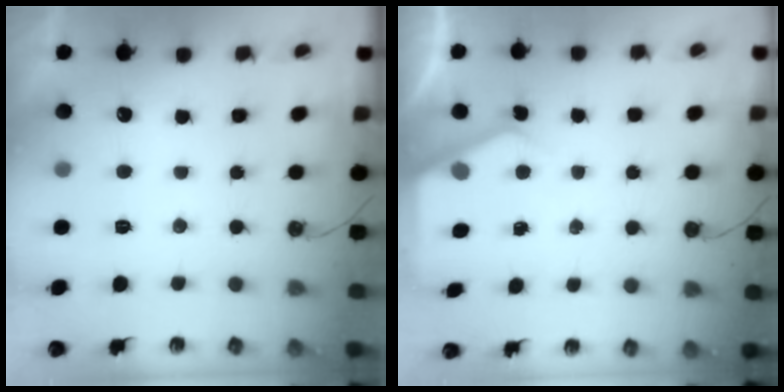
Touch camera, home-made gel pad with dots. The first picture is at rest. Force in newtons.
{"total": 2.2, "press": 2.2, "slide": 0.3}